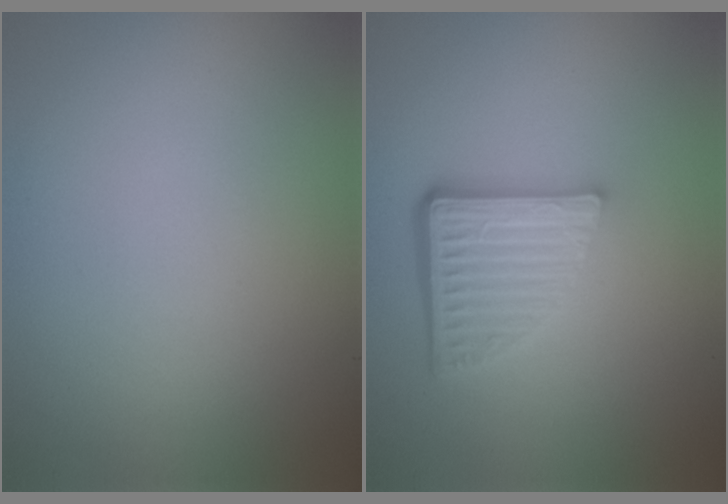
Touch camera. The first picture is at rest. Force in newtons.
{"total": 5.1, "press": 3.6, "slide": 3.7}